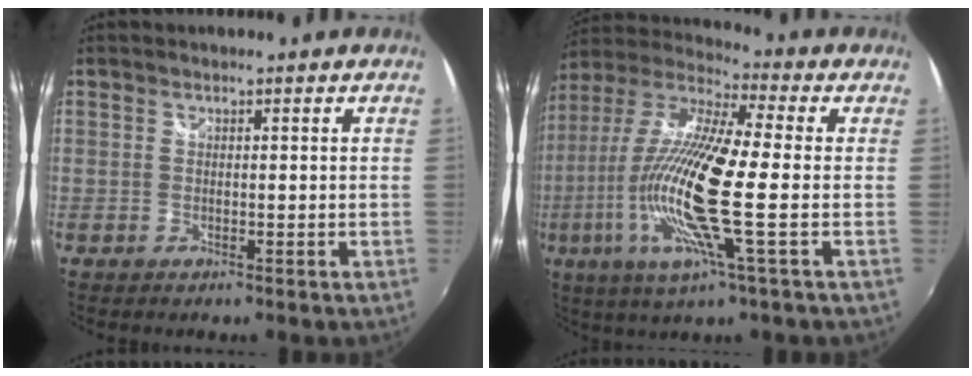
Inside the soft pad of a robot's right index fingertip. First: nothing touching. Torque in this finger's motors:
{"motor_torque": [2.14, 0.00, 1.05, 0.21]}